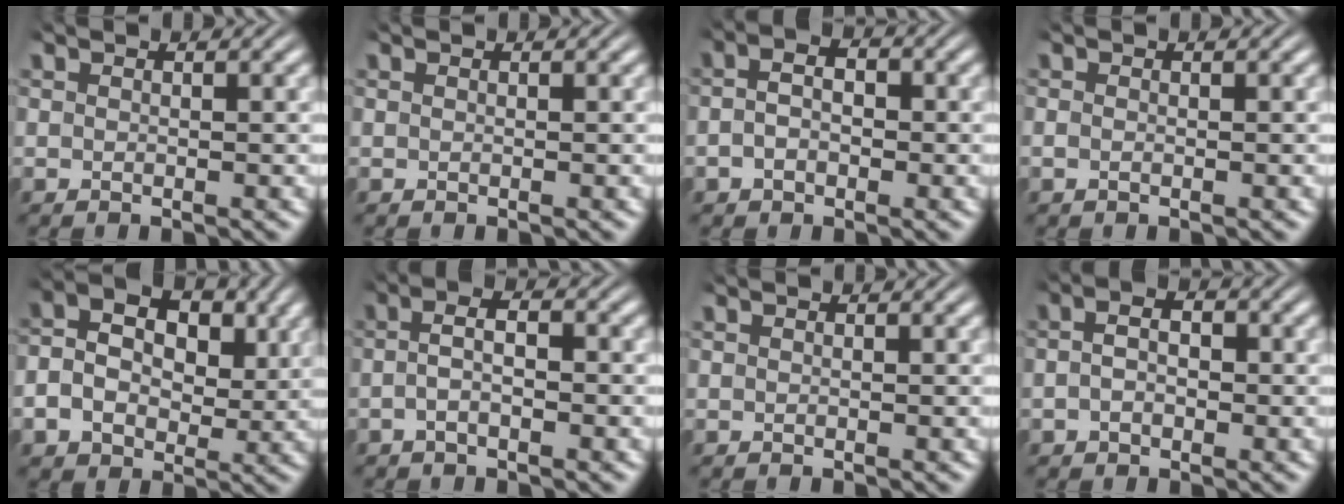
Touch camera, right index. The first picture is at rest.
{"total": 0.0}
{"total": 3.0, "force": [-0.4, 2.1, 2.2], "torque": [-0.037, -0.003, -0.010]}
{"total": 0.8, "force": [-0.3, 0.5, 0.5], "torque": [-0.008, 0.001, -0.008]}
{"total": 8.6, "force": [1.1, 6.4, 5.6], "torque": [-0.103, -0.009, 0.012]}
{"total": 3.0, "force": [-0.7, 1.2, 2.6], "torque": [-0.045, 0.000, -0.017]}
{"total": 0.0}
{"total": 2.6, "force": [-0.3, 1.6, 1.9], "torque": [-0.029, -0.001, -0.008]}